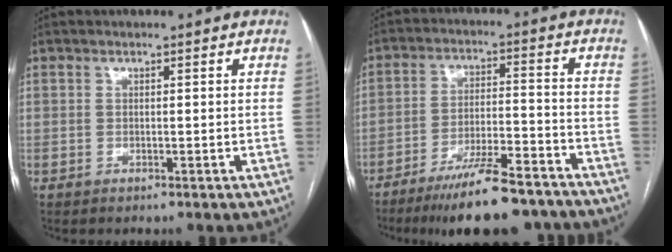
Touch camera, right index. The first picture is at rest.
{"total": 14.8, "force": [-12.1, 2.5, 8.1], "torque": [-0.121, 0.002, -0.190]}